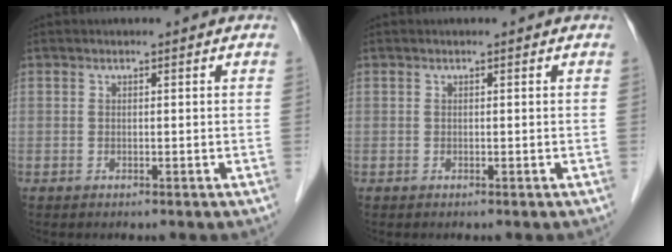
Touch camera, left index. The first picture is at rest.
{"total": 0.0}